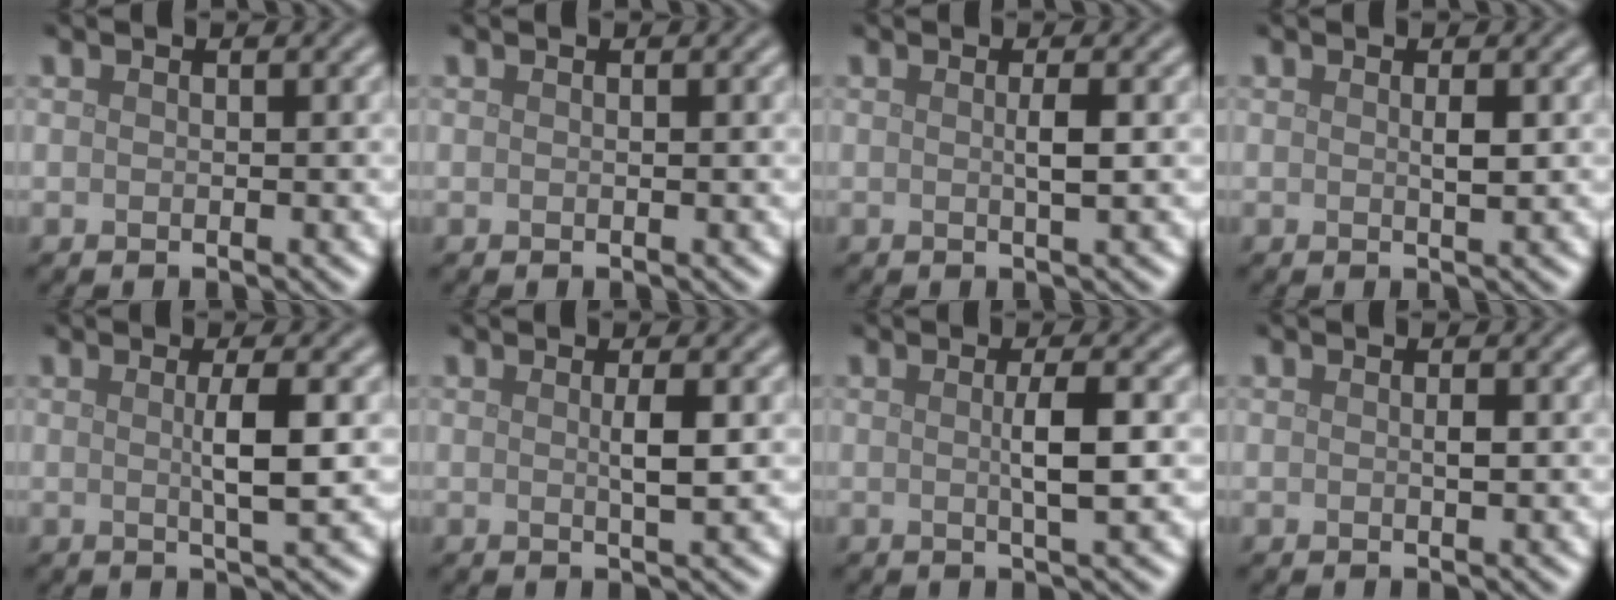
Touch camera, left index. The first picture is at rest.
{"total": 0.0}
{"total": 1.6, "force": [0.1, 0.2, 1.6], "torque": [-0.030, 0.002, -0.001]}
{"total": 1.1, "force": [0.1, 0.1, 1.1], "torque": [-0.020, 0.000, 0.002]}
{"total": 3.2, "force": [0.2, 0.5, 3.2], "torque": [-0.053, 0.000, 0.000]}
{"total": 1.9, "force": [0.2, 0.2, 1.9], "torque": [-0.035, 0.002, 0.000]}
{"total": 2.9, "force": [0.1, 0.4, 2.9], "torque": [-0.050, 0.001, -0.001]}
{"total": 0.7, "force": [0.0, 0.1, 0.7], "torque": [-0.012, 0.001, 0.001]}